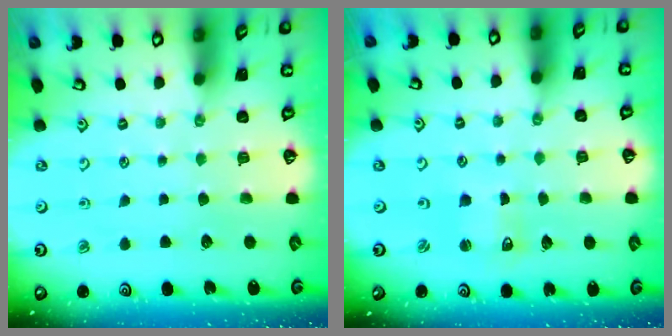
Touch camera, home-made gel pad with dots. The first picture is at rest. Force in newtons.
{"total": 1.7, "press": 1.6, "slide": 0.3}